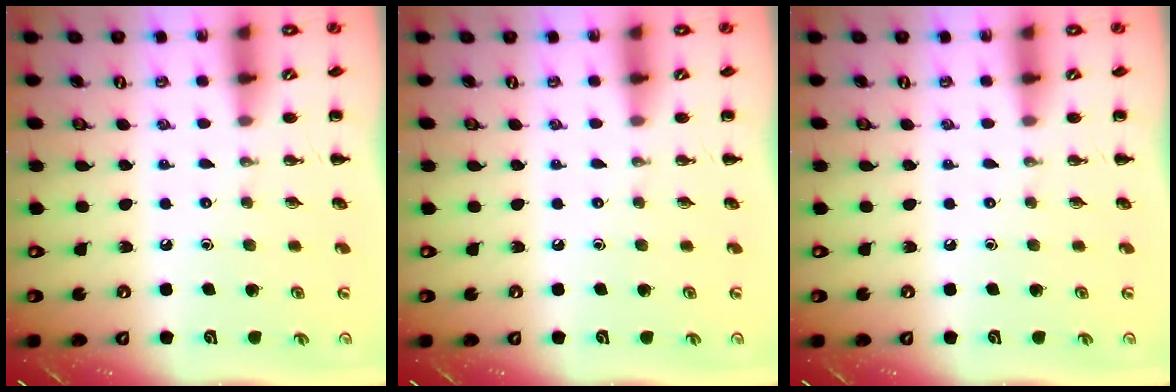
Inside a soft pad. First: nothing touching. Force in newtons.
{"total": 0.0}
{"total": 0.0}